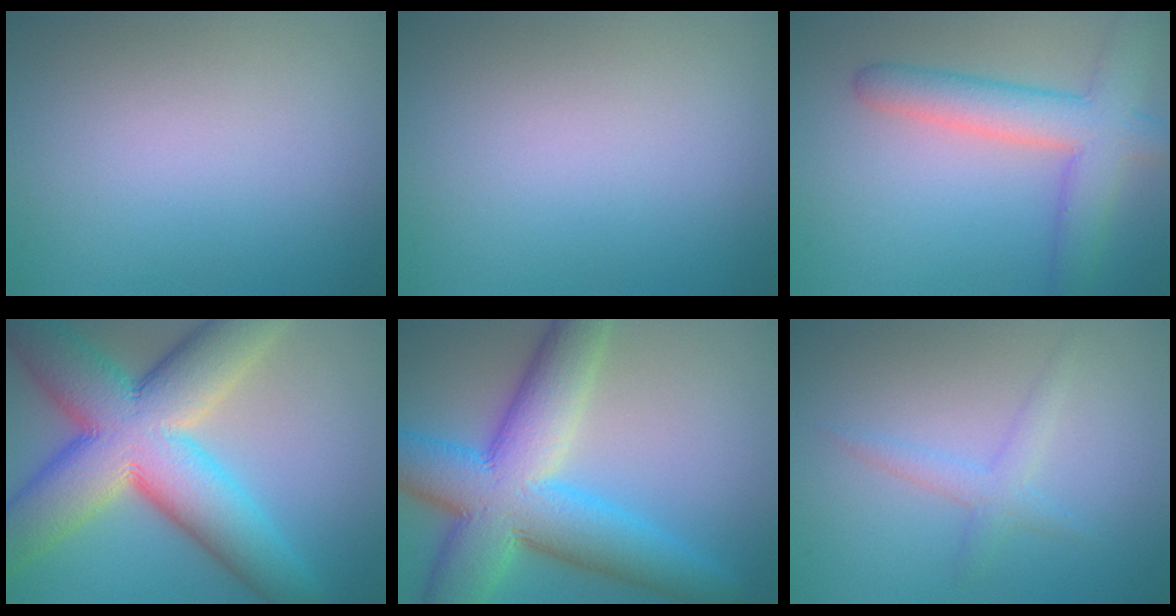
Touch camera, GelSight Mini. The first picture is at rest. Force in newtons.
{"total": 0.0}
{"total": 6.0, "press": 6.0, "slide": 0.4}
{"total": 14.6, "press": 14.6, "slide": 0.5}
{"total": 12.4, "press": 12.4, "slide": 0.3}
{"total": 1.9, "press": 1.9, "slide": 0.1}